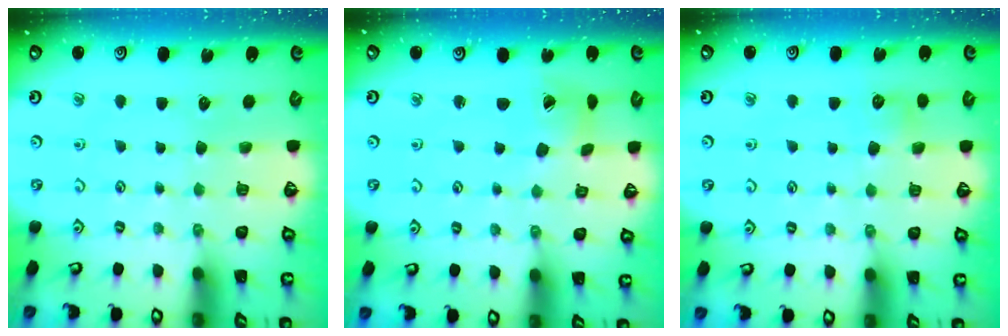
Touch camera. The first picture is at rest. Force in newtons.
{"total": 4.7, "press": 4.7, "slide": 0.5}
{"total": 5.8, "press": 5.8, "slide": 0.7}